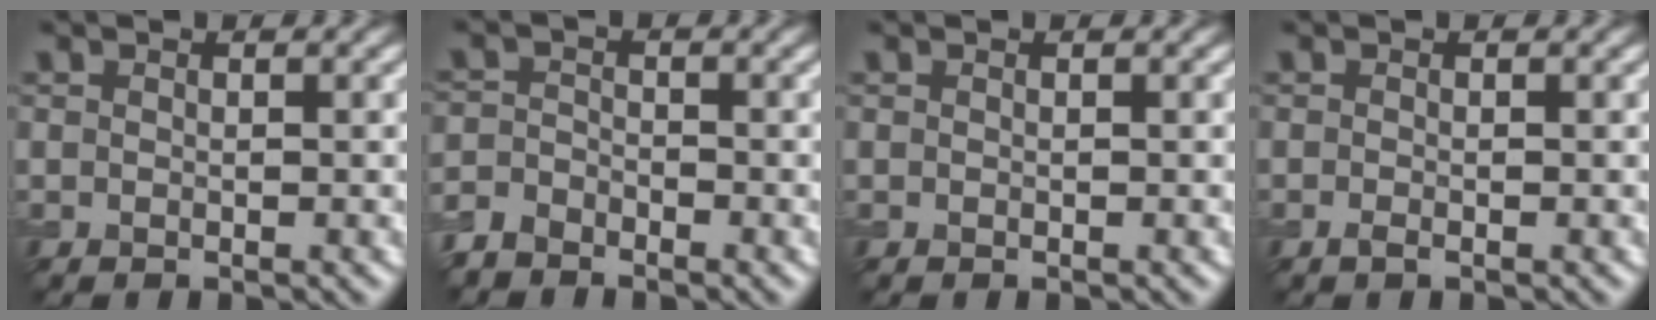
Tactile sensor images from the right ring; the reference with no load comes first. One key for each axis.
{"total": 2.4, "fx": -2.2, "fy": 0.9, "fz": 0.3, "tx": -0.006, "ty": 0.000, "tz": -0.054}
{"total": 0.0}
{"total": 0.6, "fx": -0.3, "fy": 0.1, "fz": 0.5, "tx": -0.009, "ty": -0.002, "tz": -0.005}